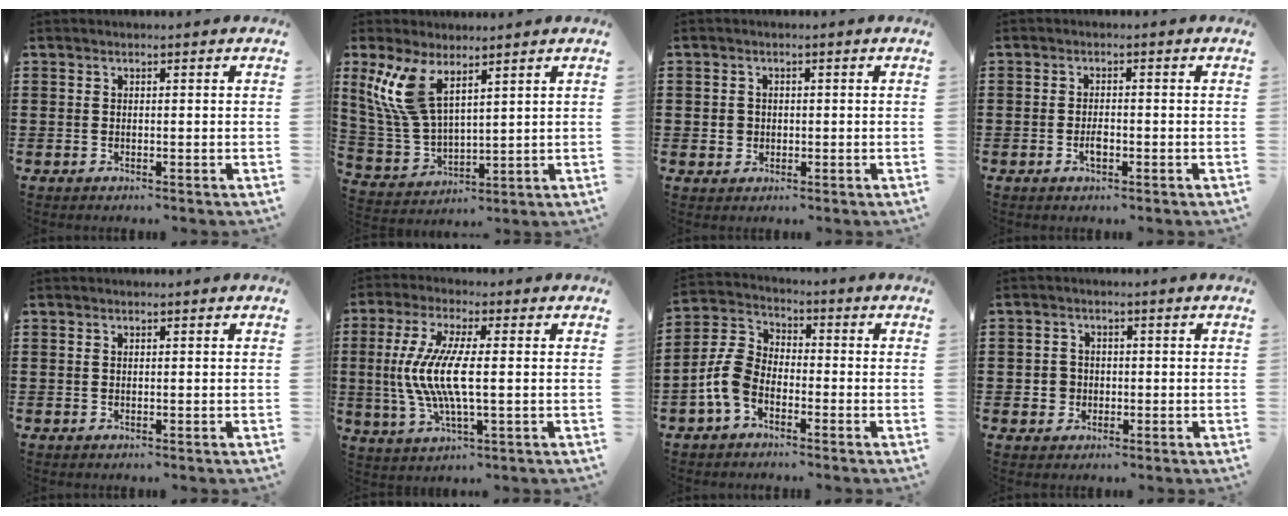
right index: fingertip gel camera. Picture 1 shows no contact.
{"total": 9.0, "force": [4.7, 4.0, 6.6], "torque": [-0.176, -0.013, 0.082]}
{"total": 2.0, "force": [-0.2, 1.9, 0.4], "torque": [-0.014, 0.006, -0.006]}
{"total": 2.2, "force": [-0.8, 0.8, 1.8], "torque": [-0.036, 0.000, -0.013]}
{"total": 0.0}
{"total": 9.0, "force": [-0.4, 2.0, 8.8], "torque": [-0.198, -0.020, -0.017]}
{"total": 6.9, "force": [-3.1, 4.3, 4.5], "torque": [-0.131, 0.000, -0.069]}
{"total": 3.0, "force": [-0.6, 2.9, 0.8], "torque": [-0.025, 0.007, -0.015]}